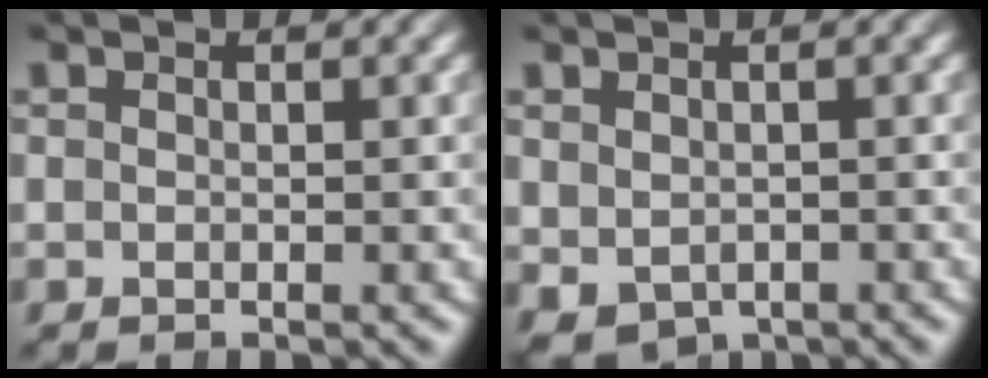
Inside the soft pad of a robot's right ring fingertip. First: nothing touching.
{"total": 3.3, "force": [-1.6, 2.6, 1.1], "torque": [-0.028, -0.027, -0.004]}